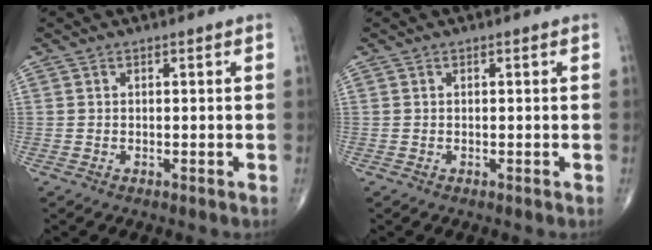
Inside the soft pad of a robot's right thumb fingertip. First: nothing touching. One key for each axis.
{"total": 0.0}